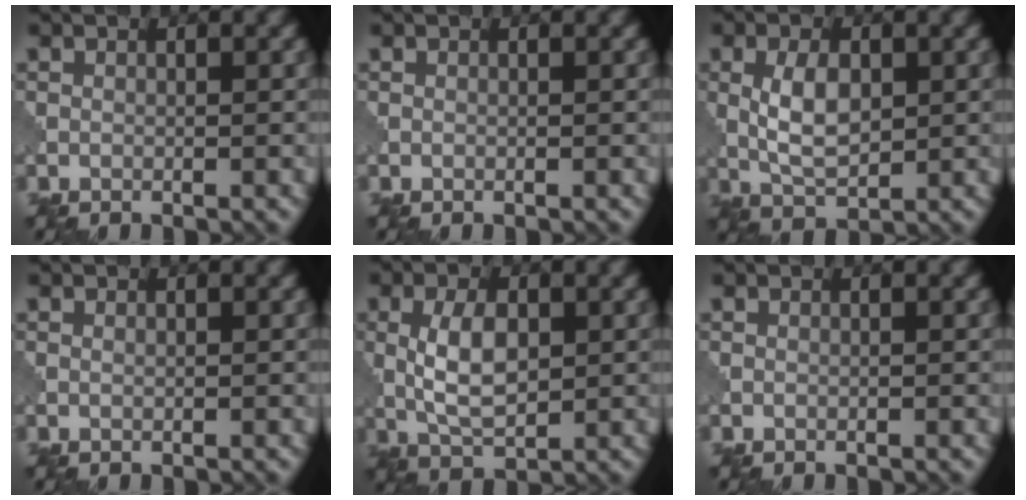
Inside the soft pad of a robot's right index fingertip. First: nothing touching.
{"total": 0.0}
{"total": 4.4, "force": [0.3, 2.3, 3.7], "torque": [-0.080, 0.003, 0.010]}
{"total": 0.0}
{"total": 4.8, "force": [0.3, 2.4, 4.2], "torque": [-0.089, 0.002, 0.008]}
{"total": 0.0}